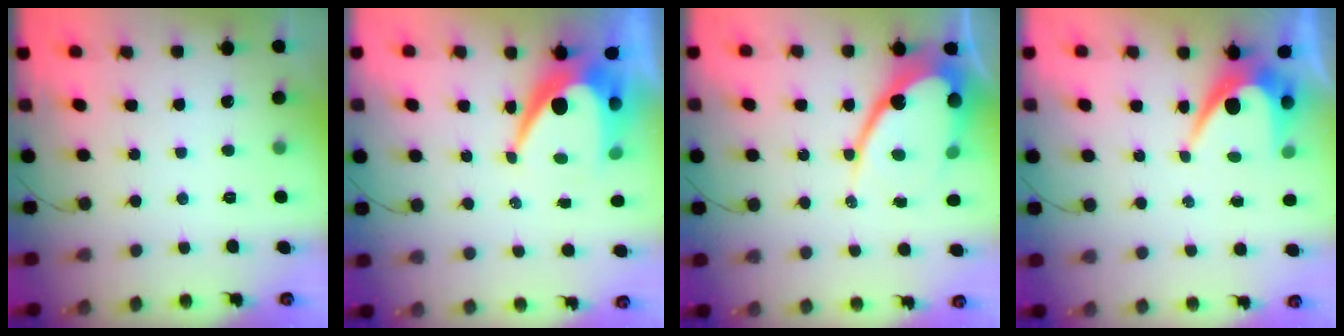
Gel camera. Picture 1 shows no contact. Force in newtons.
{"total": 10.6, "press": 10.6, "slide": 0.8}
{"total": 17.2, "press": 17.1, "slide": 1.8}
{"total": 7.2, "press": 7.2, "slide": 0.4}